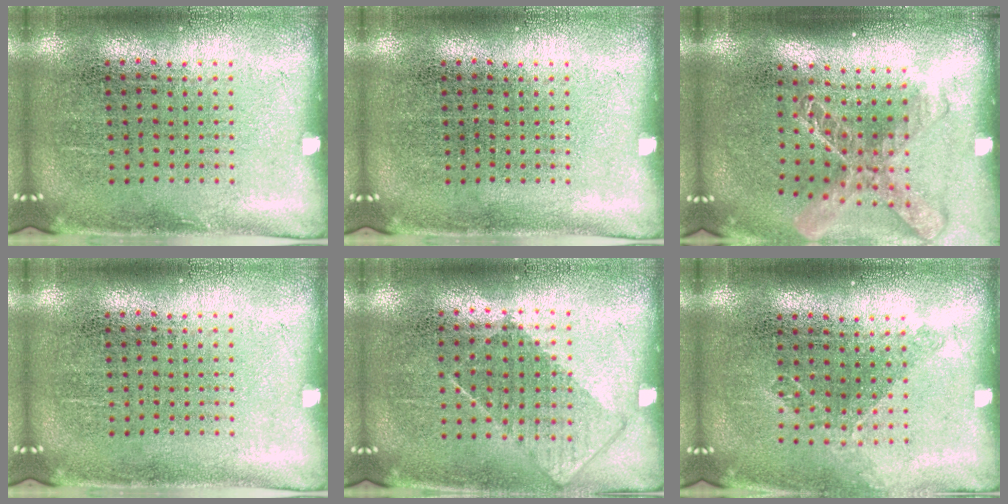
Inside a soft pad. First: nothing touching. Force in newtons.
{"total": 0.0}
{"total": 2.0, "press": 1.5, "slide": 1.3}
{"total": 0.0}
{"total": 0.9, "press": 0.7, "slide": 0.5}
{"total": 1.1, "press": 0.9, "slide": 0.6}